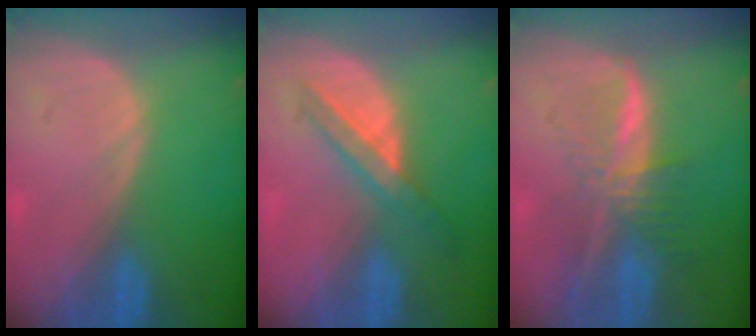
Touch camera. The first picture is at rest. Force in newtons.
{"total": 6.0, "press": 5.3, "slide": 2.7}
{"total": 7.8, "press": 6.5, "slide": 4.2}